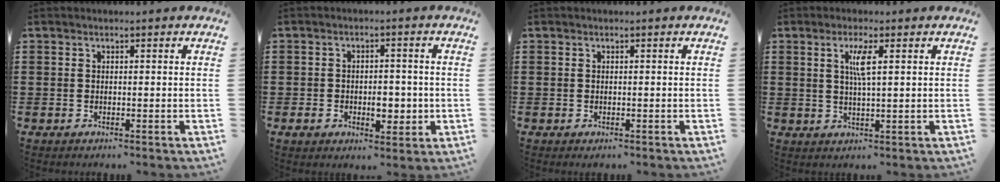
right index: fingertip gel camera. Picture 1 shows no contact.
{"total": 5.0, "force": [-1.1, 3.2, 3.6], "torque": [-0.053, 0.002, -0.024]}
{"total": 0.0}
{"total": 3.5, "force": [1.1, 0.3, 3.3], "torque": [-0.069, 0.001, 0.015]}